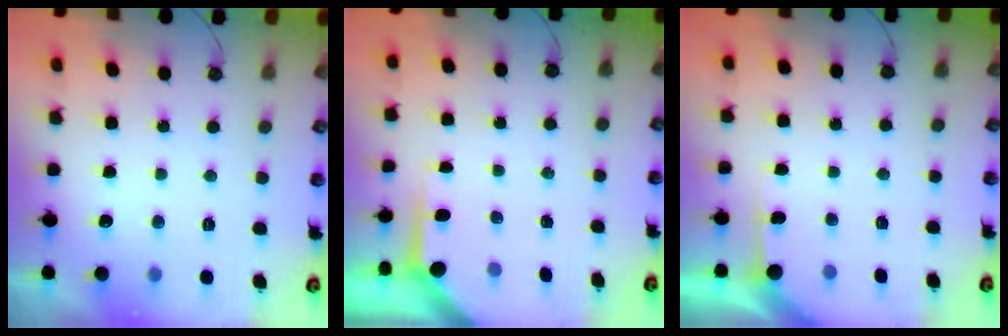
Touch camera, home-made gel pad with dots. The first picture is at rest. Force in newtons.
{"total": 3.7, "press": 3.7, "slide": 0.4}
{"total": 3.2, "press": 3.2, "slide": 0.3}